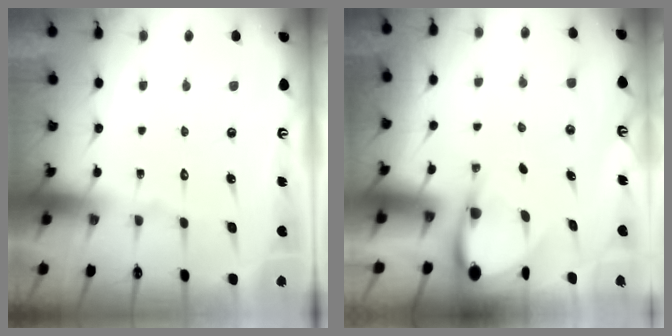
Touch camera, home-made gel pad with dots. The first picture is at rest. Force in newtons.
{"total": 4.0, "press": 4.0, "slide": 0.4}